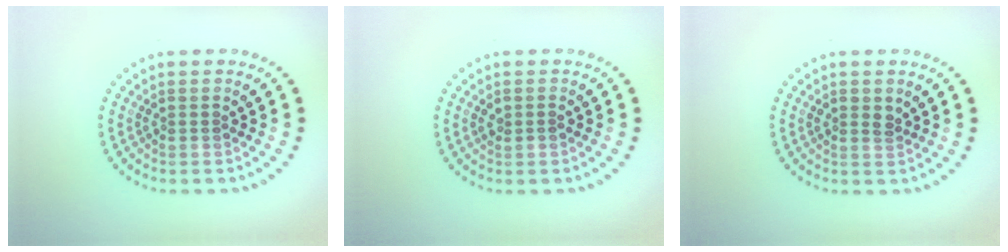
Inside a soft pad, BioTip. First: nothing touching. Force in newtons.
{"total": 0.8, "press": 0.7, "slide": 0.2}
{"total": 1.2, "press": 1.1, "slide": 0.3}